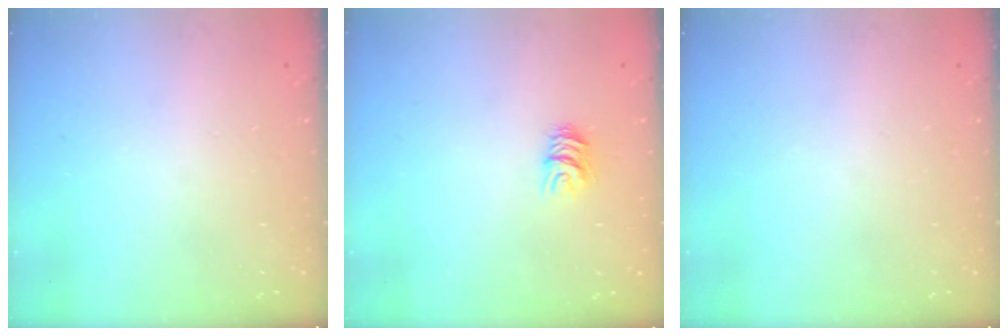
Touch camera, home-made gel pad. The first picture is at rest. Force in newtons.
{"total": 6.1, "press": 6.1, "slide": 0.3}
{"total": 0.0}